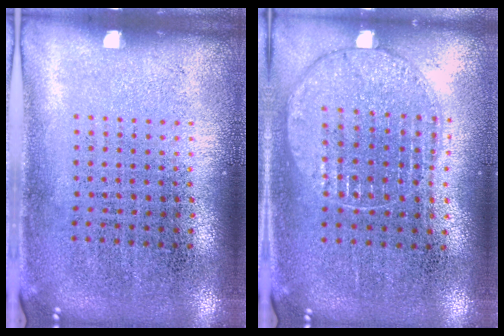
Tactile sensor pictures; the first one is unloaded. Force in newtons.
{"total": 1.0, "press": 0.9, "slide": 0.2}